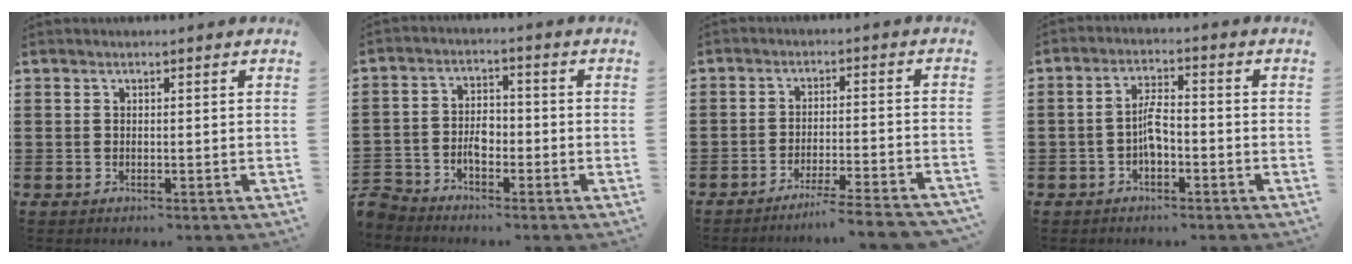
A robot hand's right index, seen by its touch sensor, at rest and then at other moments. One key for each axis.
{"total": 4.0, "fx": -2.6, "fy": 2.2, "fz": 2.0, "tx": -0.046, "ty": 0.008, "tz": -0.054}
{"total": 5.8, "fx": -5.2, "fy": -0.8, "fz": 2.4, "tx": -0.046, "ty": -0.018, "tz": -0.104}
{"total": 4.2, "fx": -1.2, "fy": 1.6, "fz": 3.7, "tx": -0.080, "ty": 0.003, "tz": -0.027}